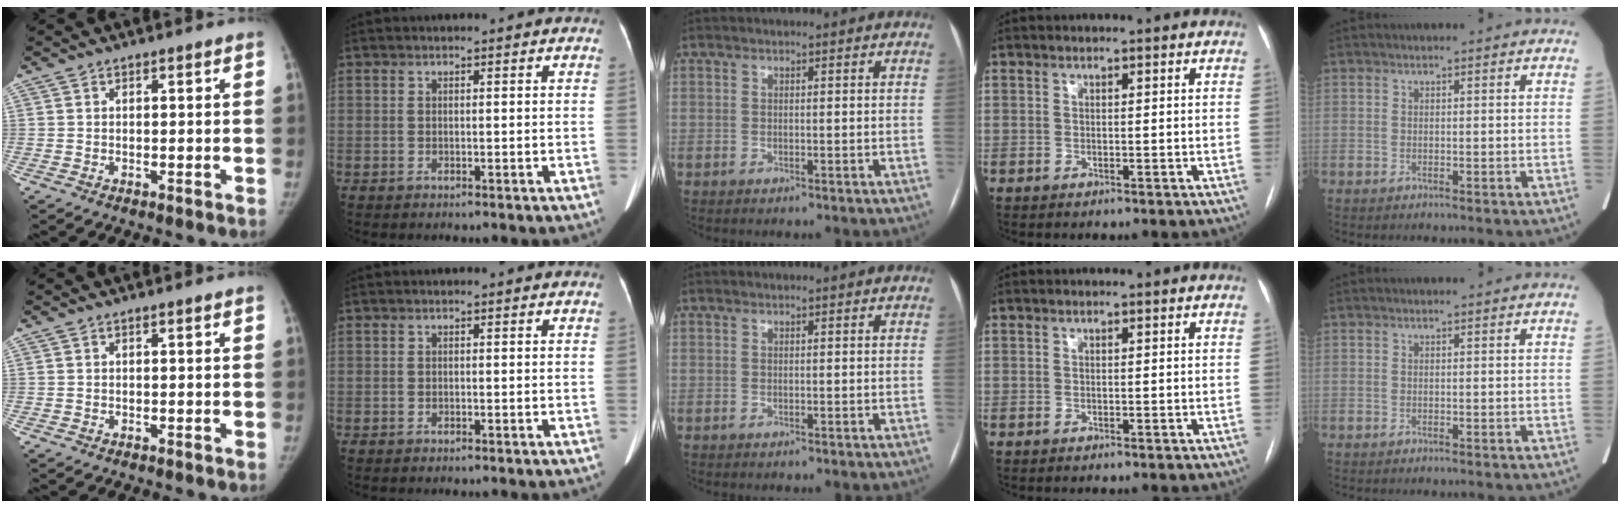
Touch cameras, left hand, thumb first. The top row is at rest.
{}